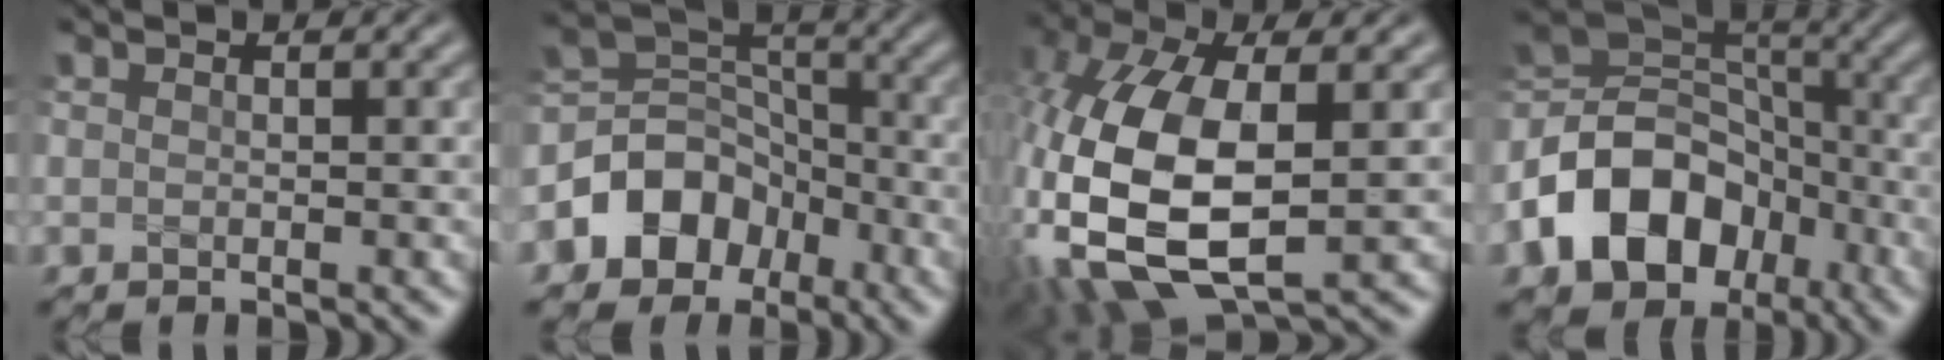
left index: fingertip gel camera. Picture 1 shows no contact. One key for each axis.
{"total": 7.0, "fx": -3.3, "fy": 5.4, "fz": 2.9, "tx": -0.036, "ty": 0.011, "tz": -0.074}
{"total": 13.7, "fx": -1.1, "fy": 7.4, "fz": 11.5, "tx": -0.281, "ty": -0.013, "tz": -0.014}
{"total": 11.7, "fx": -4.9, "fy": 8.6, "fz": 6.4, "tx": -0.124, "ty": 0.001, "tz": -0.094}